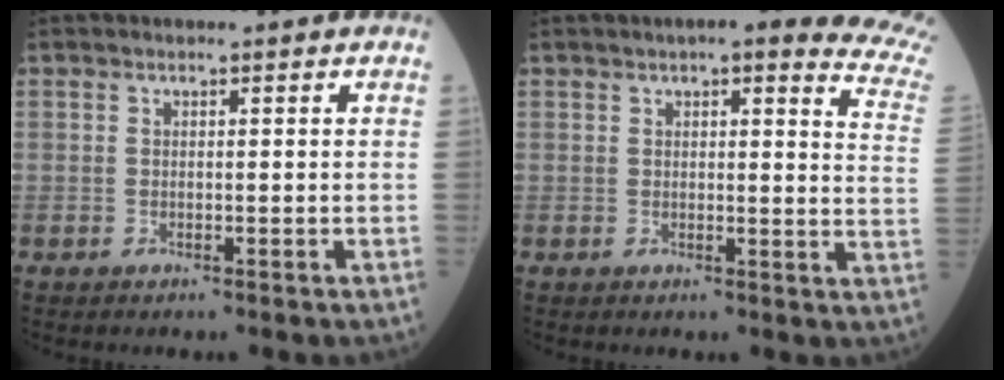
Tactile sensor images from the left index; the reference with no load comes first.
{"total": 15.1, "force": [12.1, 2.0, 8.8], "torque": [-0.092, -0.027, 0.109]}